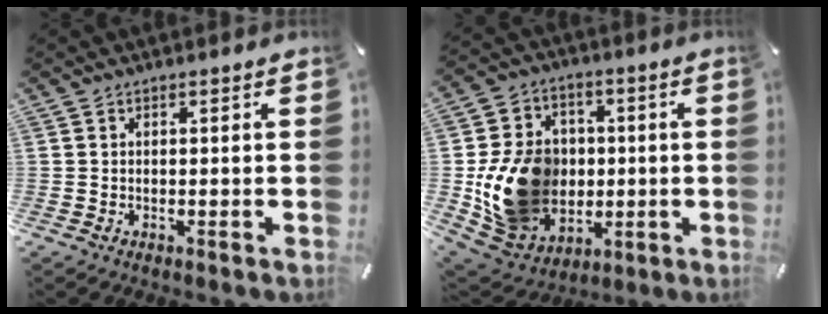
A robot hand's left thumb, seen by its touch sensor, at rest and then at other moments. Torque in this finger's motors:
{"motor_torque": [2.11, 2.89, 0.44, 0.10, 0.64]}